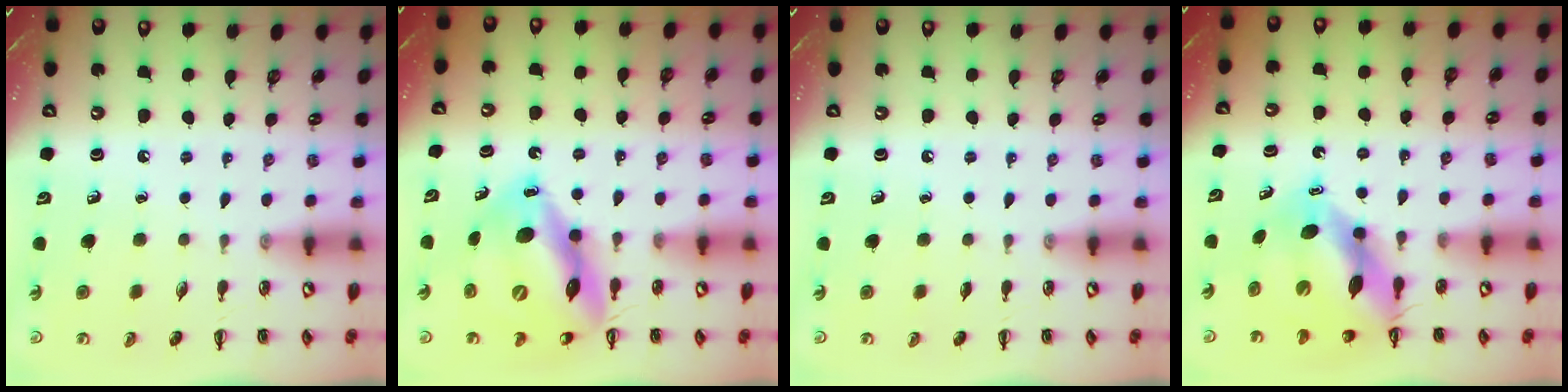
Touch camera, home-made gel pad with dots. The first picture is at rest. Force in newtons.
{"total": 15.7, "press": 14.9, "slide": 4.8}
{"total": 0.0}
{"total": 9.3, "press": 9.0, "slide": 2.5}